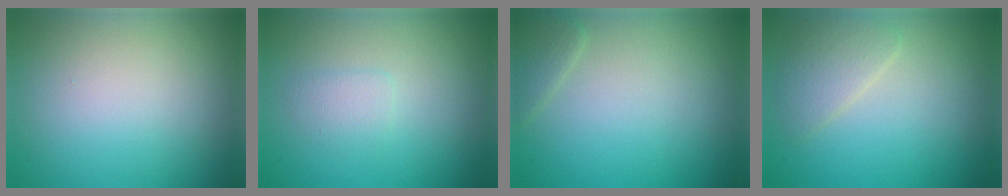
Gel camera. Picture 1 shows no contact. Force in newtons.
{"total": 1.3, "press": 1.3, "slide": 0.1}
{"total": 1.4, "press": 1.4, "slide": 0.1}
{"total": 2.4, "press": 2.4, "slide": 0.1}